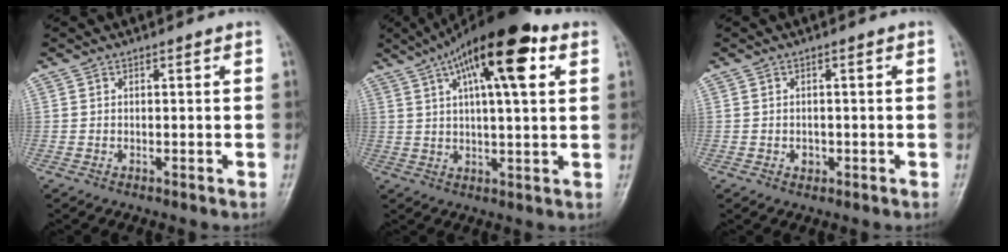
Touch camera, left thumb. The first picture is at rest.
{"total": 17.5, "force": [7.6, 5.3, 14.9], "torque": [-0.224, 0.008, 0.114]}
{"total": 1.4, "force": [-0.4, 1.2, 0.7], "torque": [-0.003, 0.003, -0.005]}